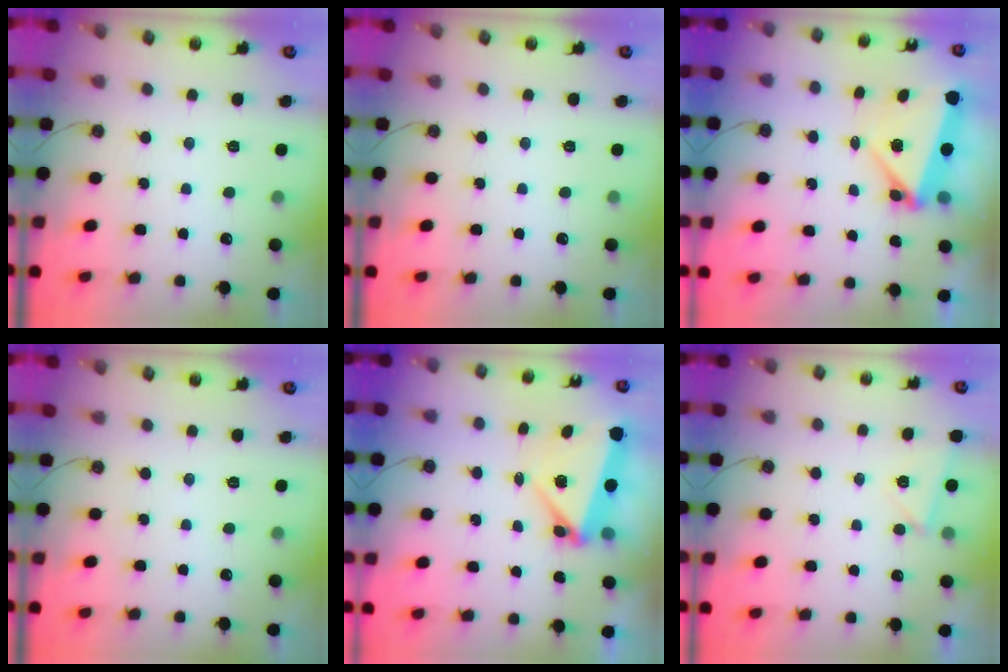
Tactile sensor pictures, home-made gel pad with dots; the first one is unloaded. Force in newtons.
{"total": 0.0}
{"total": 5.5, "press": 5.5, "slide": 0.4}
{"total": 0.0}
{"total": 5.5, "press": 5.5, "slide": 0.4}
{"total": 4.3, "press": 3.8, "slide": 2.1}